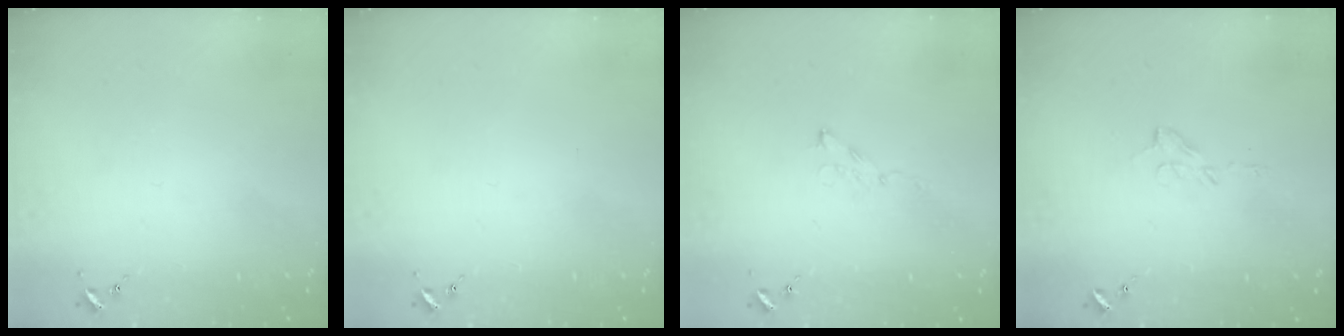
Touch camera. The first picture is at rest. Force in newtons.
{"total": 0.0}
{"total": 3.5, "press": 3.5, "slide": 0.4}
{"total": 5.5, "press": 5.5, "slide": 0.5}